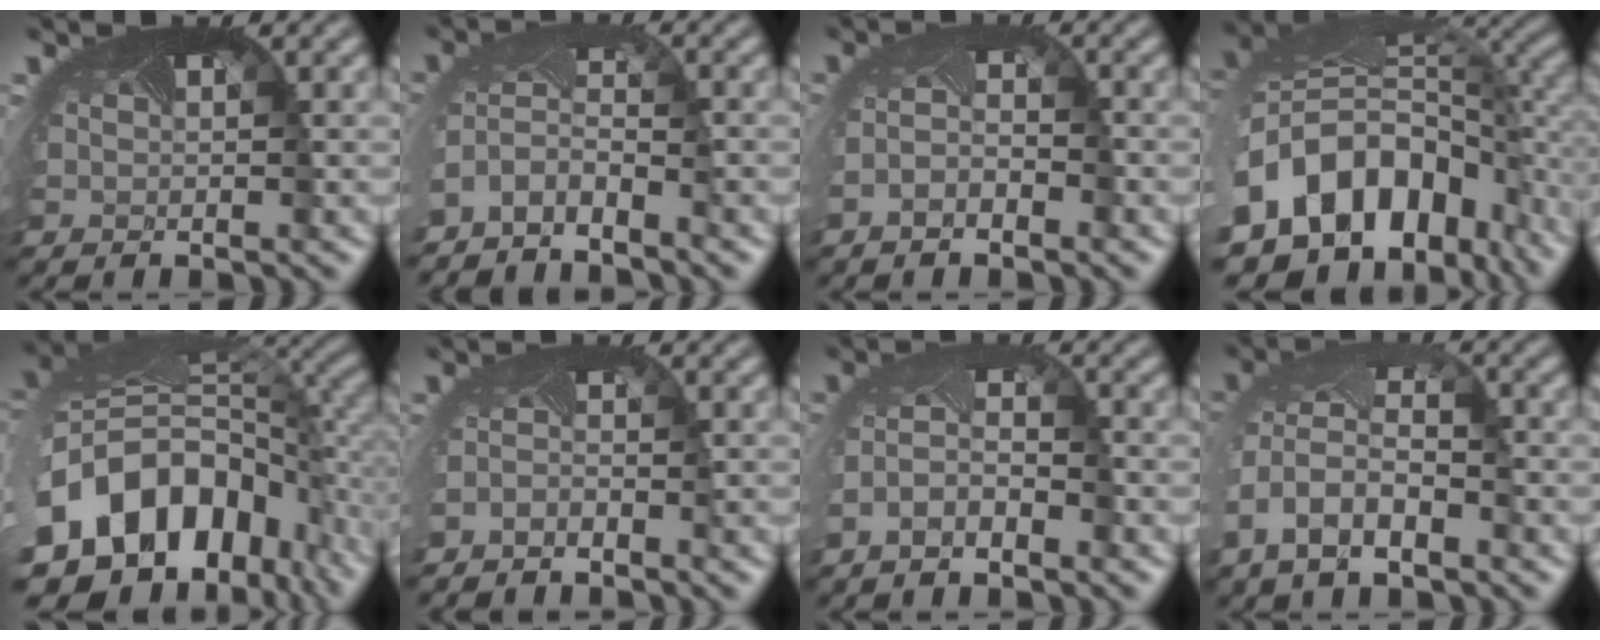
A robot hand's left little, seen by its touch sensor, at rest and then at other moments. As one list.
[{"total": 3.5, "force": [-3.2, 0.9, 1.2], "torque": [-0.036, -0.010, -0.068]}, {"total": 2.1, "force": [-1.5, 0.6, 1.3], "torque": [-0.028, -0.007, -0.026]}, {"total": 15.7, "force": [-6.1, 10.7, 9.7], "torque": [-0.209, -0.048, -0.081]}, {"total": 17.5, "force": [-6.3, 11.6, 11.5], "torque": [-0.242, -0.051, -0.081]}, {"total": 2.2, "force": [-2.2, 0.0, 0.1], "torque": [-0.015, -0.014, -0.045]}, {"total": 3.0, "force": [-2.1, 0.9, 1.9], "torque": [-0.044, -0.006, -0.043]}, {"total": 6.8, "force": [-3.3, 3.8, 4.5], "torque": [-0.098, -0.012, -0.058]}]